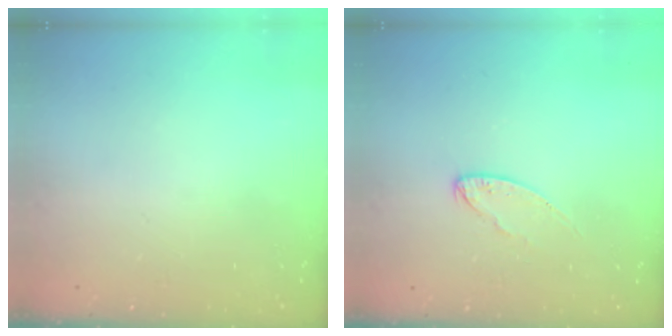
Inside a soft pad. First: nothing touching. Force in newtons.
{"total": 5.4, "press": 5.4, "slide": 0.6}